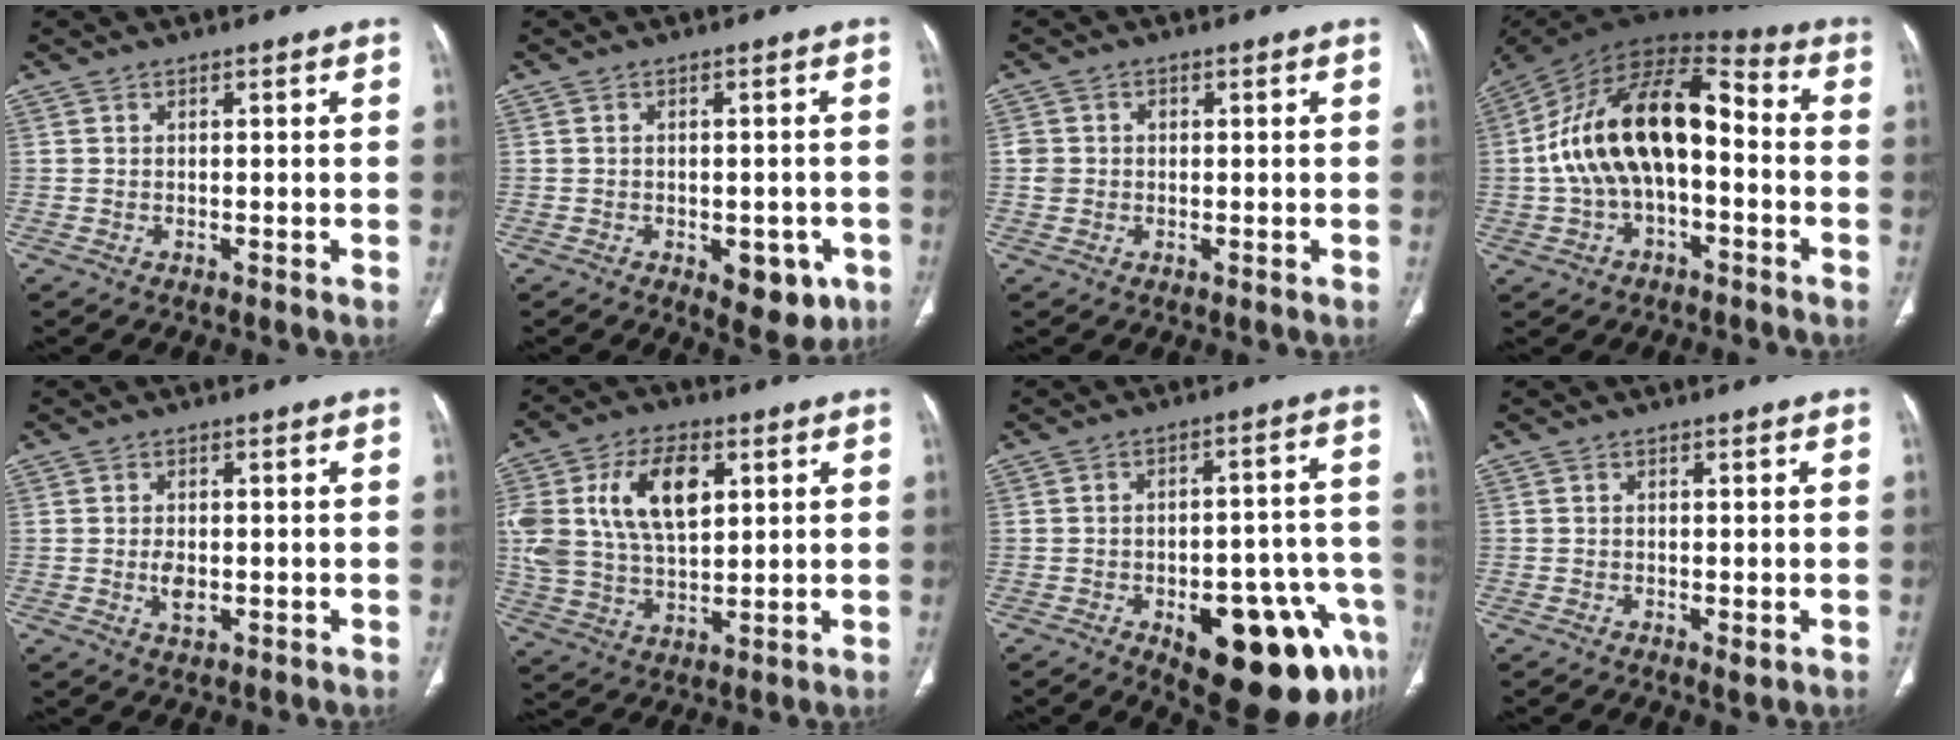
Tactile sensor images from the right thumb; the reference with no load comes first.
{"total": 7.6, "force": [-3.1, 4.2, 5.6], "torque": [-0.045, 0.008, -0.028]}
{"total": 2.6, "force": [0.0, 2.4, 0.9], "torque": [-0.009, 0.008, 0.002]}
{"total": 19.8, "force": [-1.2, 10.7, 16.7], "torque": [-0.292, 0.055, -0.026]}
{"total": 3.2, "force": [-0.4, 1.9, 2.5], "torque": [-0.045, -0.004, -0.006]}
{"total": 17.2, "force": [5.0, 10.1, 13.0], "torque": [-0.243, -0.004, 0.096]}
{"total": 21.4, "force": [-9.7, 9.1, 16.8], "torque": [-0.149, 0.051, -0.112]}
{"total": 1.4, "force": [-0.4, 0.6, 1.2], "torque": [-0.020, -0.004, -0.006]}